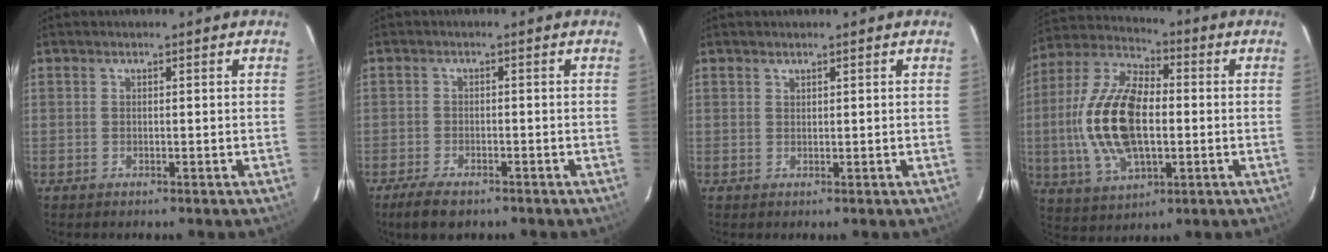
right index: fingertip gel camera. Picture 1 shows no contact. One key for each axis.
{"total": 5.3, "fx": -4.0, "fy": 1.9, "fz": 2.9, "tx": -0.077, "ty": -0.015, "tz": -0.072}
{"total": 0.5, "fx": 0.5, "fy": 0.1, "fz": 0.0, "tx": 0.001, "ty": 0.001, "tz": 0.011}
{"total": 18.2, "fx": -1.2, "fy": 8.9, "fz": 15.8, "tx": -0.331, "ty": 0.007, "tz": -0.021}